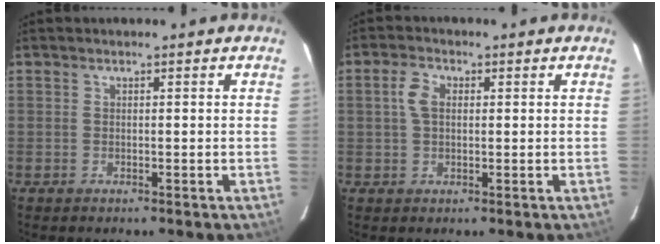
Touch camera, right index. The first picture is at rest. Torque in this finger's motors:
{"motor_torque": [0.30, -0.15, 0.19, 0.05]}